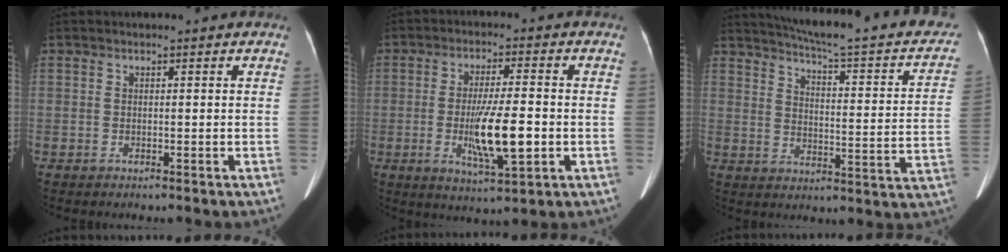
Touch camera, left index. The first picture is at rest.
{"total": 9.6, "force": [-2.3, 1.4, 9.3], "torque": [-0.171, -0.018, -0.036]}
{"total": 24.7, "force": [20.8, 3.5, 12.9], "torque": [-0.179, -0.027, 0.251]}